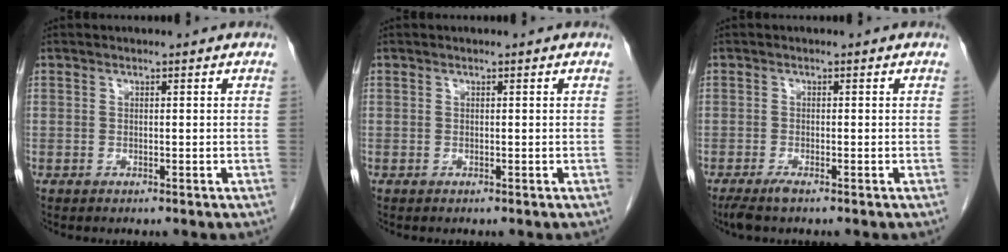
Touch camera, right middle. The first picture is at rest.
{"total": 0.0}
{"total": 2.5, "force": [-1.8, 0.1, 1.7], "torque": [-0.037, -0.007, -0.037]}